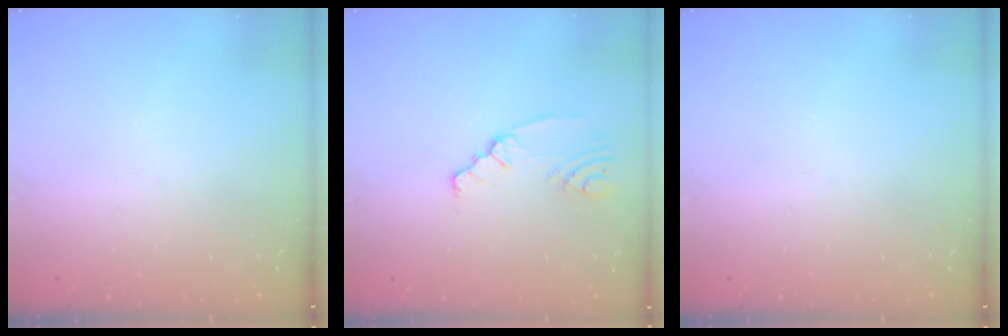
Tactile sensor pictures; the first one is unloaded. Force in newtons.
{"total": 2.2, "press": 2.2, "slide": 0.4}
{"total": 0.0}